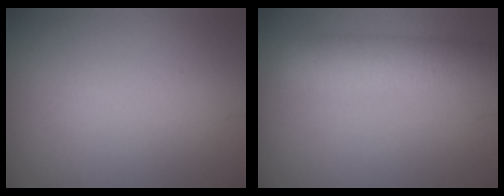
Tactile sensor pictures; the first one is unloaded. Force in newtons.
{"total": 3.9, "press": 3.9, "slide": 0.2}